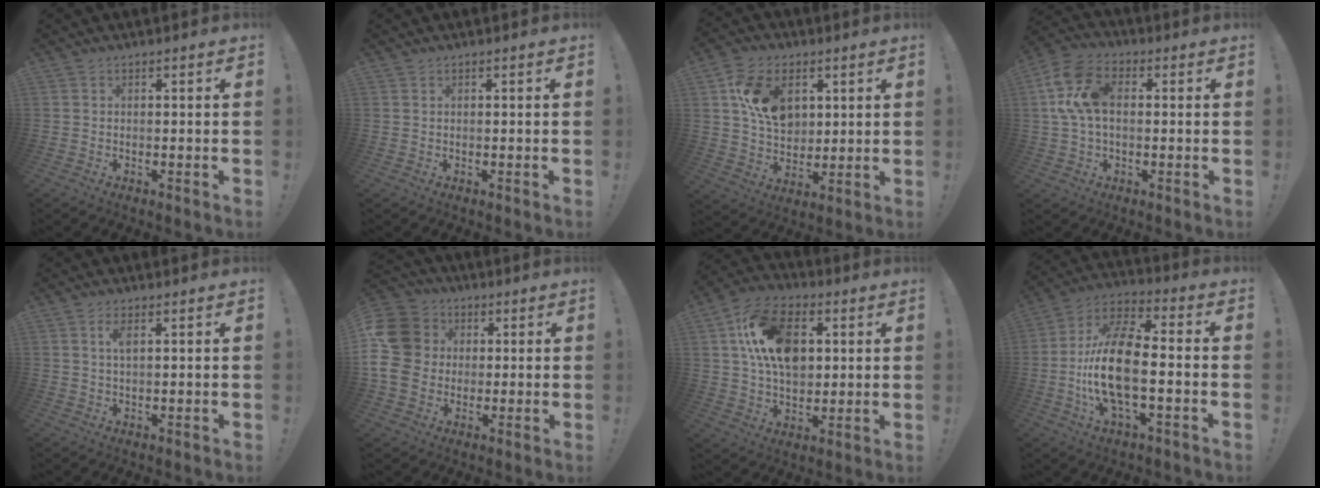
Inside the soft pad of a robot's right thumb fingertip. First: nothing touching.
{"total": 0.5, "force": [0.4, 0.1, 0.2], "torque": [0.000, -0.002, 0.007]}
{"total": 14.8, "force": [5.5, 10.5, 8.9], "torque": [-0.145, -0.006, 0.109]}
{"total": 13.7, "force": [1.8, 8.9, 10.4], "torque": [-0.205, 0.006, 0.035]}
{"total": 3.1, "force": [1.2, 1.0, 2.7], "torque": [-0.053, 0.001, 0.020]}
{"total": 17.0, "force": [1.2, 14.7, 8.5], "torque": [-0.159, 0.003, 0.029]}
{"total": 18.6, "force": [4.5, 12.5, 13.1], "torque": [-0.213, 0.003, 0.083]}
{"total": 17.8, "force": [-3.0, 7.7, 15.8], "torque": [-0.317, 0.008, -0.055]}